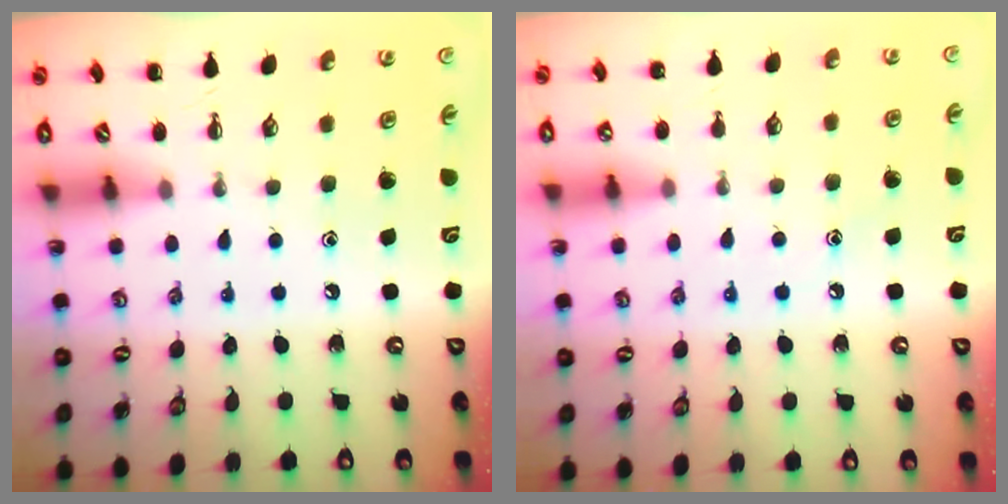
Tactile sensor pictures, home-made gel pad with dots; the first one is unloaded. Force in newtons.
{"total": 6.7, "press": 6.3, "slide": 2.1}